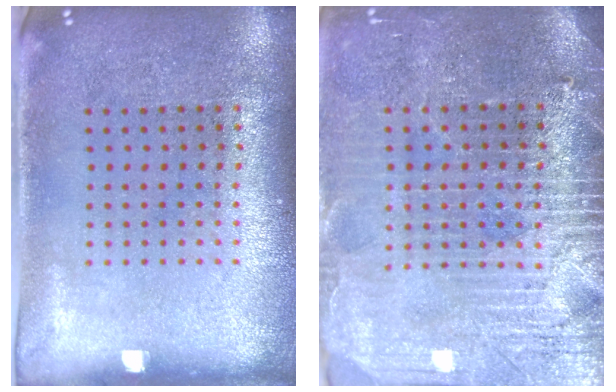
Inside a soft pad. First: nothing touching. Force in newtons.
{"total": 3.7, "press": 3.5, "slide": 1.4}